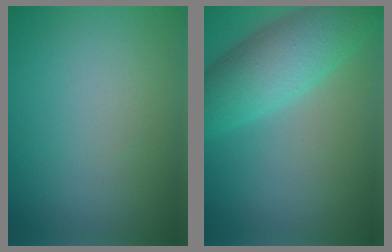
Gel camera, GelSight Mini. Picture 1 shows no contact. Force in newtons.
{"total": 6.9, "press": 6.9, "slide": 0.2}